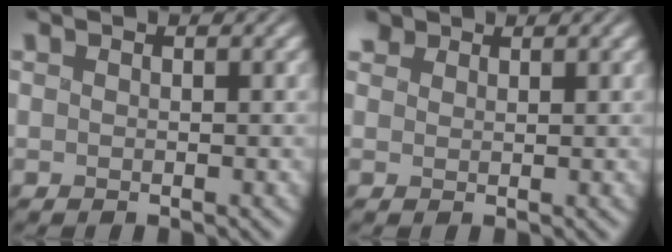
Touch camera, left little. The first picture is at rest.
{"total": 2.2, "force": [1.8, 1.2, 0.5], "torque": [-0.013, -0.005, 0.042]}